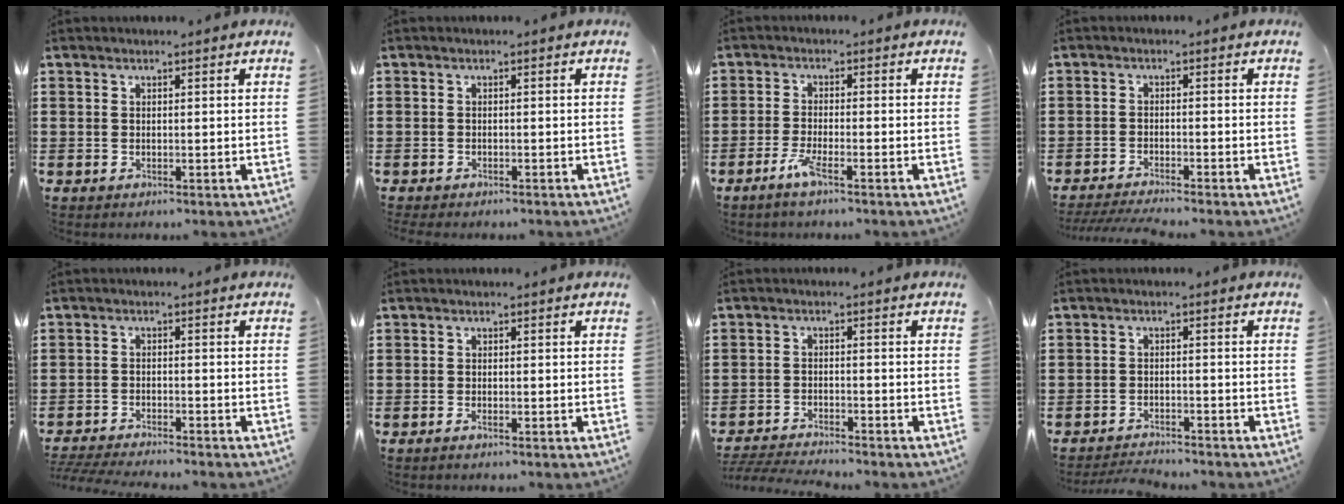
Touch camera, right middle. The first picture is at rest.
{"total": 0.6, "force": [-0.6, 0.1, 0.1], "torque": [-0.004, -0.003, -0.012]}
{"total": 3.4, "force": [-2.1, 0.3, 2.6], "torque": [-0.058, -0.004, -0.041]}
{"total": 2.5, "force": [-2.4, -0.2, 0.8], "torque": [-0.020, -0.004, -0.051]}
{"total": 3.1, "force": [-3.1, -0.1, 0.5], "torque": [-0.016, -0.005, -0.067]}
{"total": 0.7, "force": [-0.5, 0.1, 0.5], "torque": [-0.011, -0.004, -0.009]}
{"total": 3.4, "force": [-3.4, 0.0, 0.5], "torque": [-0.019, -0.005, -0.073]}
{"total": 2.7, "force": [-2.7, 0.2, 0.3], "torque": [-0.010, -0.002, -0.056]}